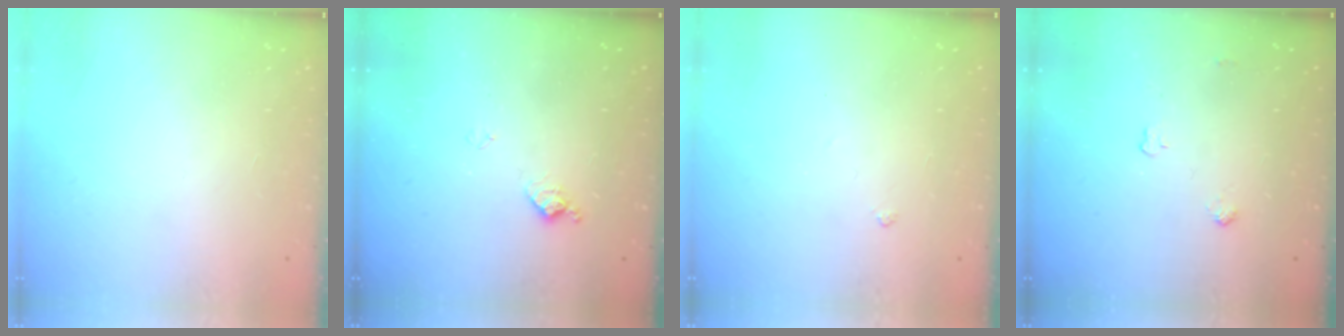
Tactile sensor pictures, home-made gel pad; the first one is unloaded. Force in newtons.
{"total": 6.7, "press": 6.7, "slide": 0.8}
{"total": 2.9, "press": 2.8, "slide": 0.5}
{"total": 3.8, "press": 3.8, "slide": 0.6}